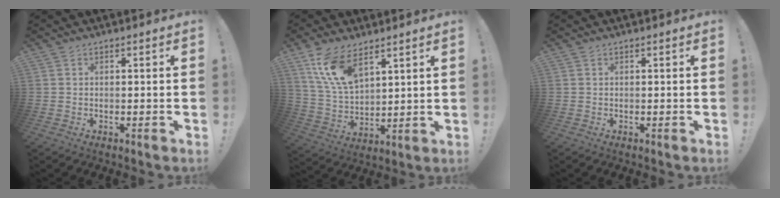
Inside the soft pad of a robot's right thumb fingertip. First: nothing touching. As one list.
[{"total": 13.2, "force": [8.6, 6.1, 8.0], "torque": [-0.173, -0.043, 0.161]}, {"total": 0.0}]